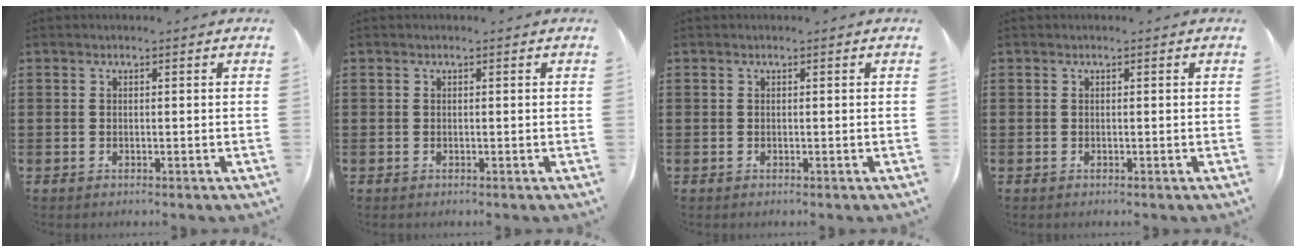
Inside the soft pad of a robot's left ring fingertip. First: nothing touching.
{"total": 0.0}
{"total": 0.0}
{"total": 0.0}